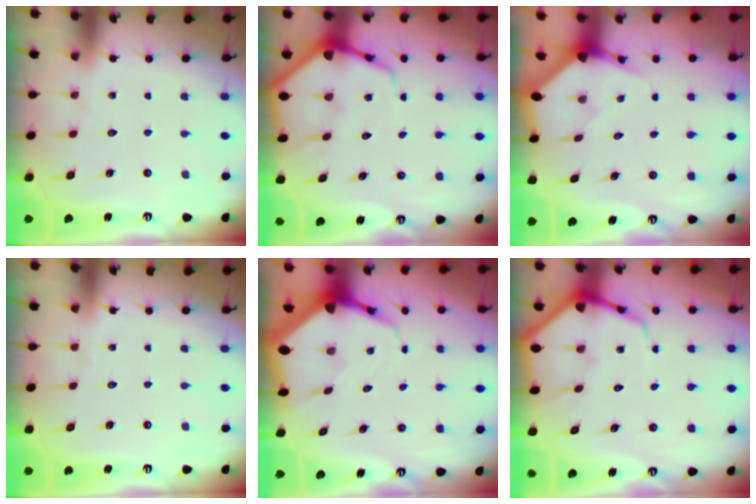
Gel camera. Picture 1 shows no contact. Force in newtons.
{"total": 7.5, "press": 7.5, "slide": 0.7}
{"total": 3.2, "press": 3.2, "slide": 0.2}
{"total": 0.0}
{"total": 6.7, "press": 6.7, "slide": 0.6}
{"total": 7.5, "press": 7.5, "slide": 0.7}